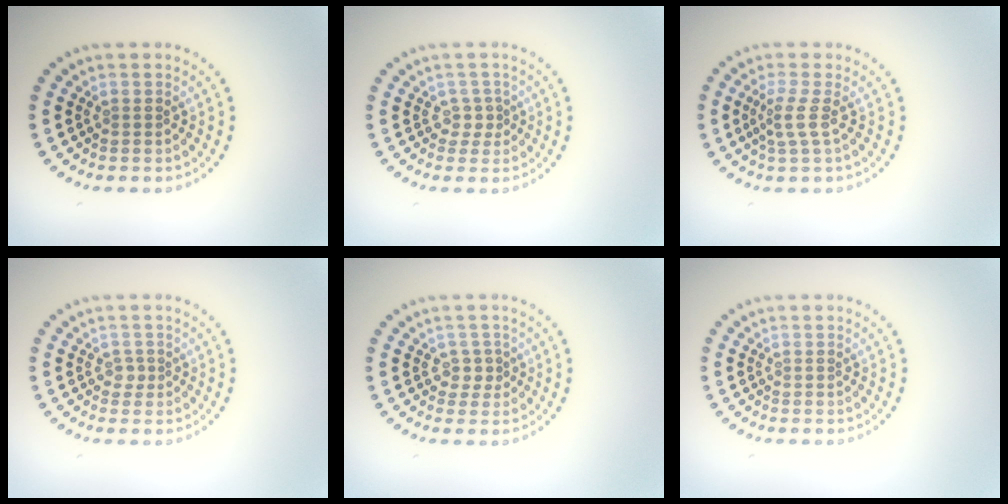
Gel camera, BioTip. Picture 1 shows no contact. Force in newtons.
{"total": 1.4, "press": 1.1, "slide": 0.9}
{"total": 2.0, "press": 1.5, "slide": 1.4}
{"total": 0.9, "press": 0.7, "slide": 0.6}
{"total": 1.5, "press": 1.2, "slide": 0.9}
{"total": 0.0}